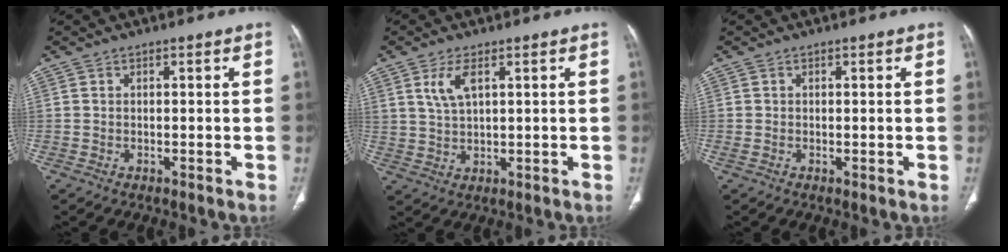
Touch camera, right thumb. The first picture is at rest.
{"total": 4.9, "force": [2.2, 2.1, 3.8], "torque": [-0.078, -0.008, 0.052]}
{"total": 0.8, "force": [-0.1, 0.3, 0.7], "torque": [-0.017, -0.004, 0.000]}